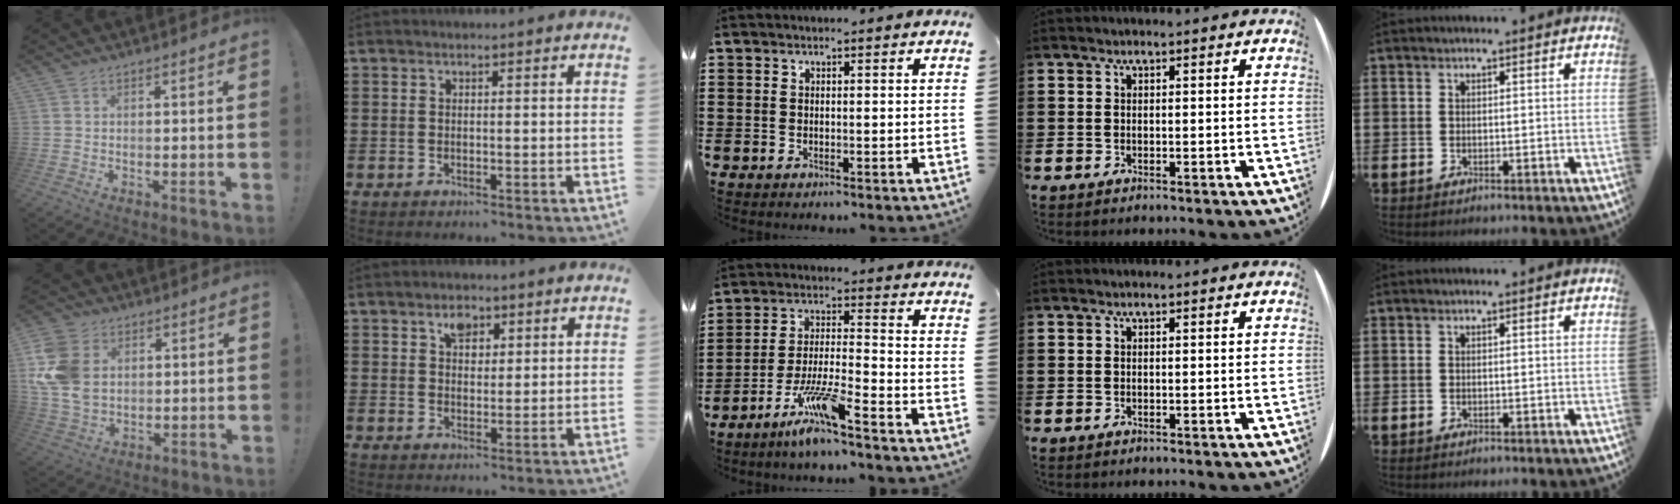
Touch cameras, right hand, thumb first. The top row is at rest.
{"thumb": {"total": 15.5, "force": [3.7, 11.9, 9.2], "torque": [-0.197, -0.016, 0.072]}, "index": {"total": 3.2, "force": [1.9, 2.1, 1.6], "torque": [-0.023, 0.000, 0.031]}, "middle": {"total": 8.3, "force": [-6.4, 0.0, 5.3], "torque": [-0.112, -0.013, -0.123]}}